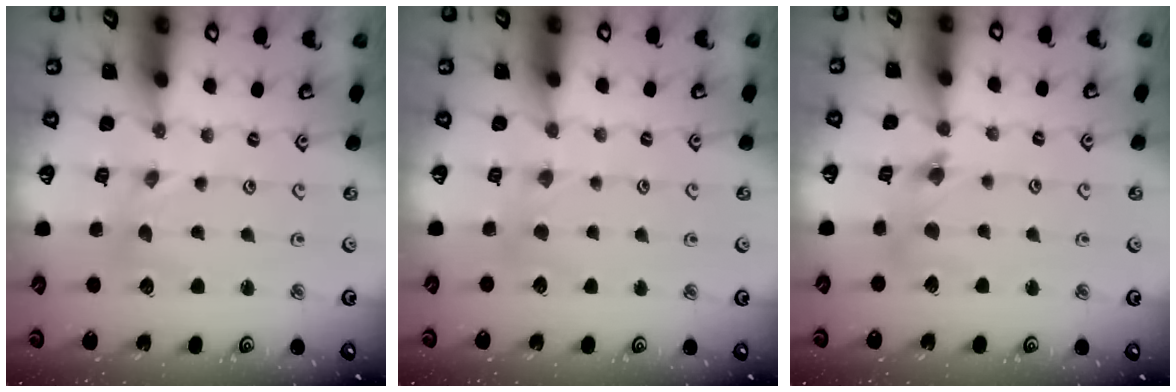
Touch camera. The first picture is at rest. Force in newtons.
{"total": 2.3, "press": 2.2, "slide": 0.4}
{"total": 5.4, "press": 5.4, "slide": 0.4}